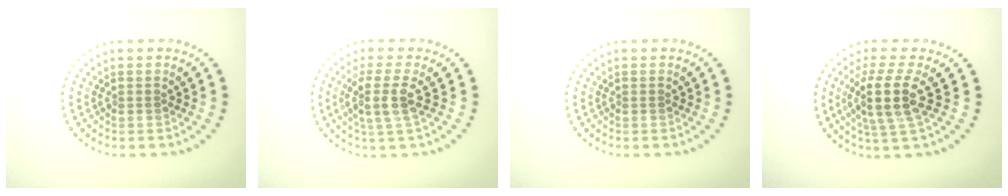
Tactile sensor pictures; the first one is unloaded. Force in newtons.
{"total": 3.1, "press": 2.4, "slide": 1.9}
{"total": 0.0}
{"total": 4.3, "press": 3.4, "slide": 2.5}